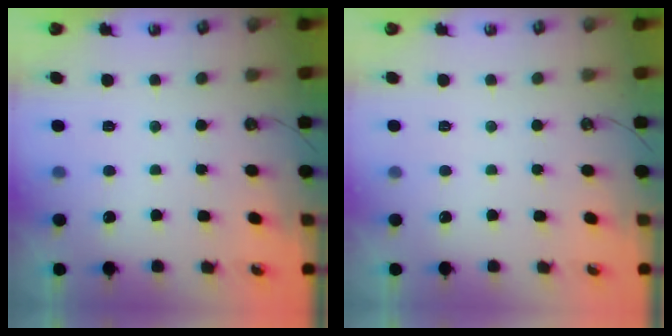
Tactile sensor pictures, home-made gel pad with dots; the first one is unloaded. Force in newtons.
{"total": 0.0}